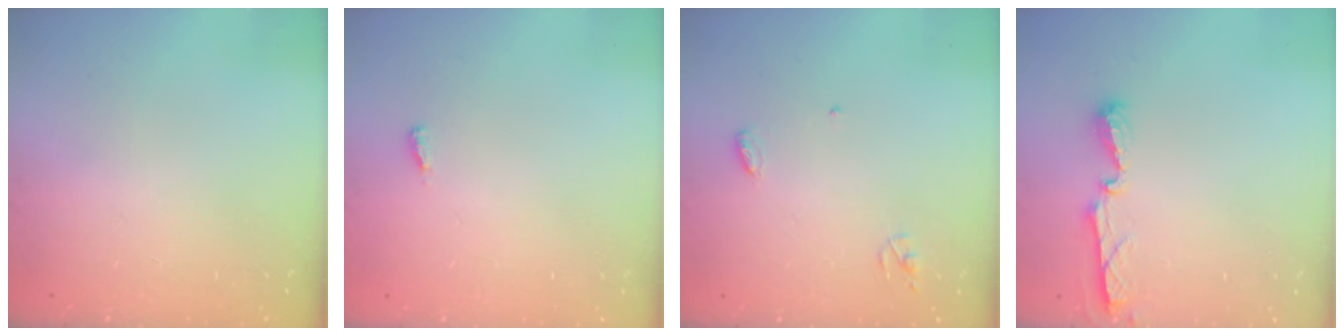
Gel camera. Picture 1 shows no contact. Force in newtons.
{"total": 2.6, "press": 2.4, "slide": 1.0}
{"total": 3.5, "press": 3.5, "slide": 0.2}
{"total": 5.6, "press": 5.5, "slide": 0.6}